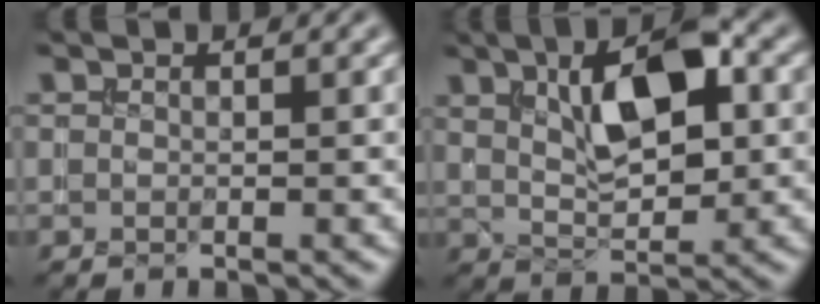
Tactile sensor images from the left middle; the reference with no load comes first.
{"total": 7.3, "force": [2.2, 3.0, 6.2], "torque": [-0.107, 0.008, 0.037]}